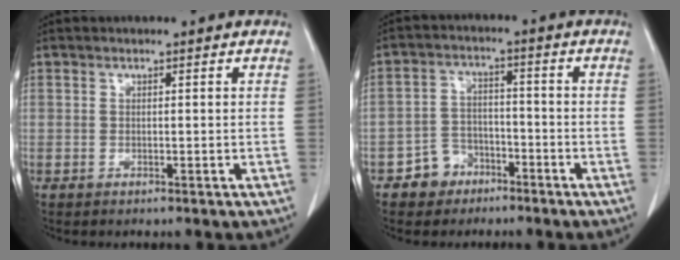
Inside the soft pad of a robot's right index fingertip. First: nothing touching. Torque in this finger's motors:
{"motor_torque": [0.00, -0.21, -0.25, -0.11]}